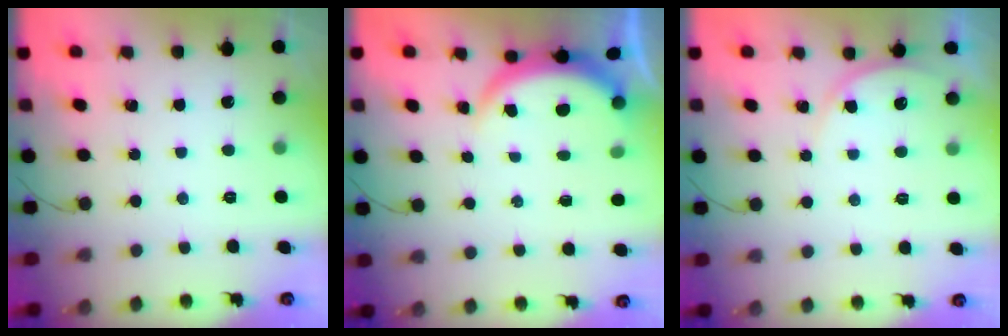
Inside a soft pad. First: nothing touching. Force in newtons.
{"total": 3.8, "press": 3.8, "slide": 0.3}
{"total": 4.6, "press": 4.2, "slide": 1.8}